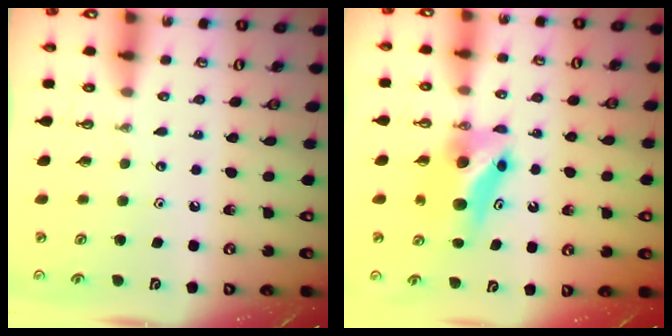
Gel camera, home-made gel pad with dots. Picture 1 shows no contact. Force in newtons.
{"total": 6.6, "press": 6.6, "slide": 0.5}